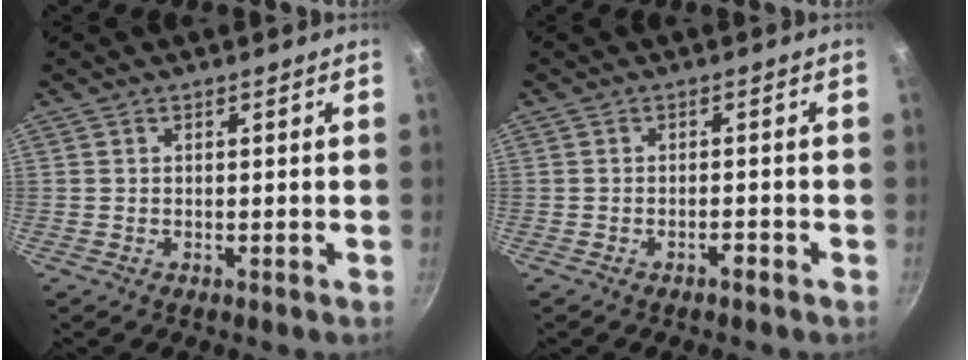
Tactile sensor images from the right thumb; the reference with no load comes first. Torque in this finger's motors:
{"motor_torque": [-0.32, 0.31, 0.03, -0.06, -0.02]}